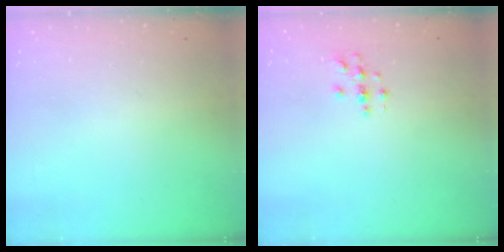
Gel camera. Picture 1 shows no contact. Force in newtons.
{"total": 2.7, "press": 2.7, "slide": 0.3}